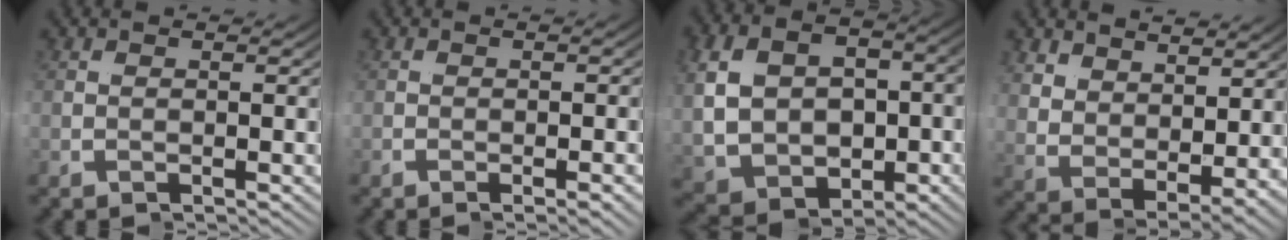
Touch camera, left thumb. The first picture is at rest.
{"total": 2.1, "force": [-0.9, -1.0, 1.6], "torque": [-0.030, 0.007, -0.020]}
{"total": 9.5, "force": [-1.2, 6.8, 6.4], "torque": [-0.127, -0.033, 0.003]}
{"total": 2.8, "force": [2.3, -1.6, -0.2], "torque": [-0.010, 0.004, 0.046]}